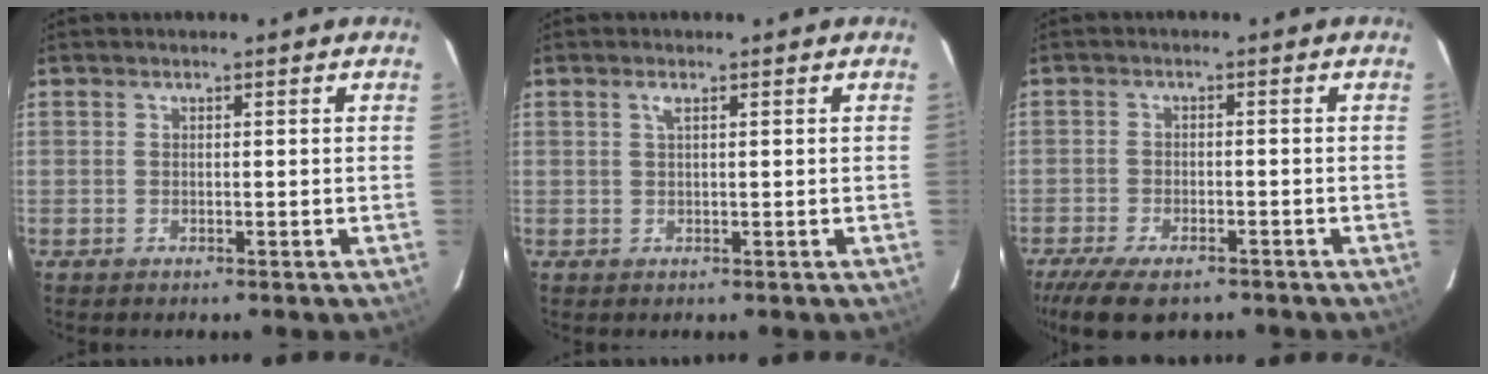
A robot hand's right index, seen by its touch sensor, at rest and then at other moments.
{"total": 1.0, "force": [0.5, 0.1, 0.9], "torque": [-0.019, 0.004, 0.009]}
{"total": 10.3, "force": [-7.7, 3.9, 5.6], "torque": [-0.135, -0.027, -0.132]}